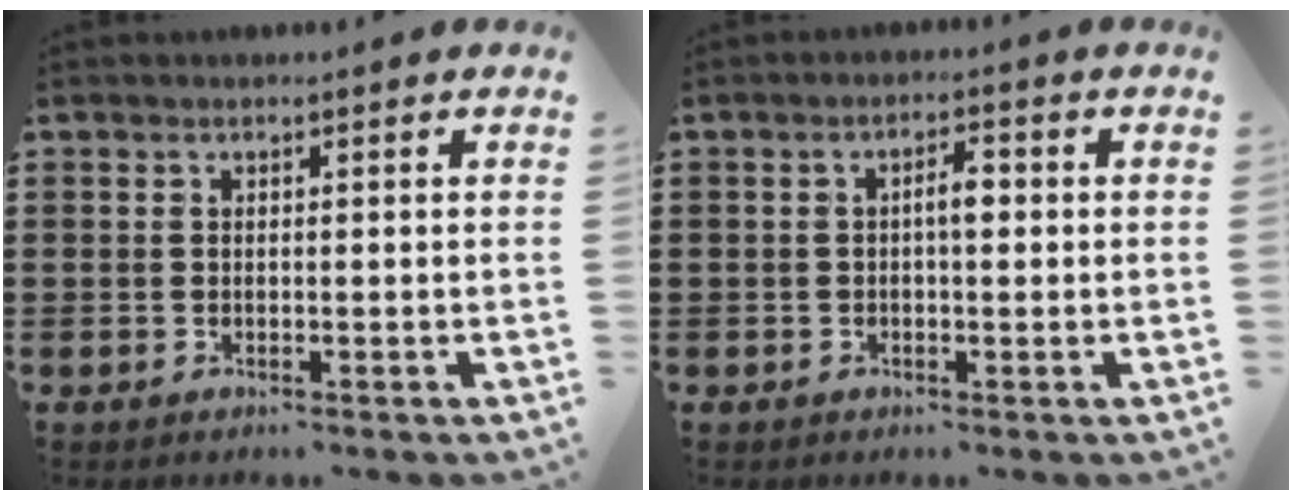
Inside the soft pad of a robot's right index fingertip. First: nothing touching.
{"total": 2.9, "force": [0.1, 0.9, 2.7], "torque": [-0.050, 0.005, -0.001]}